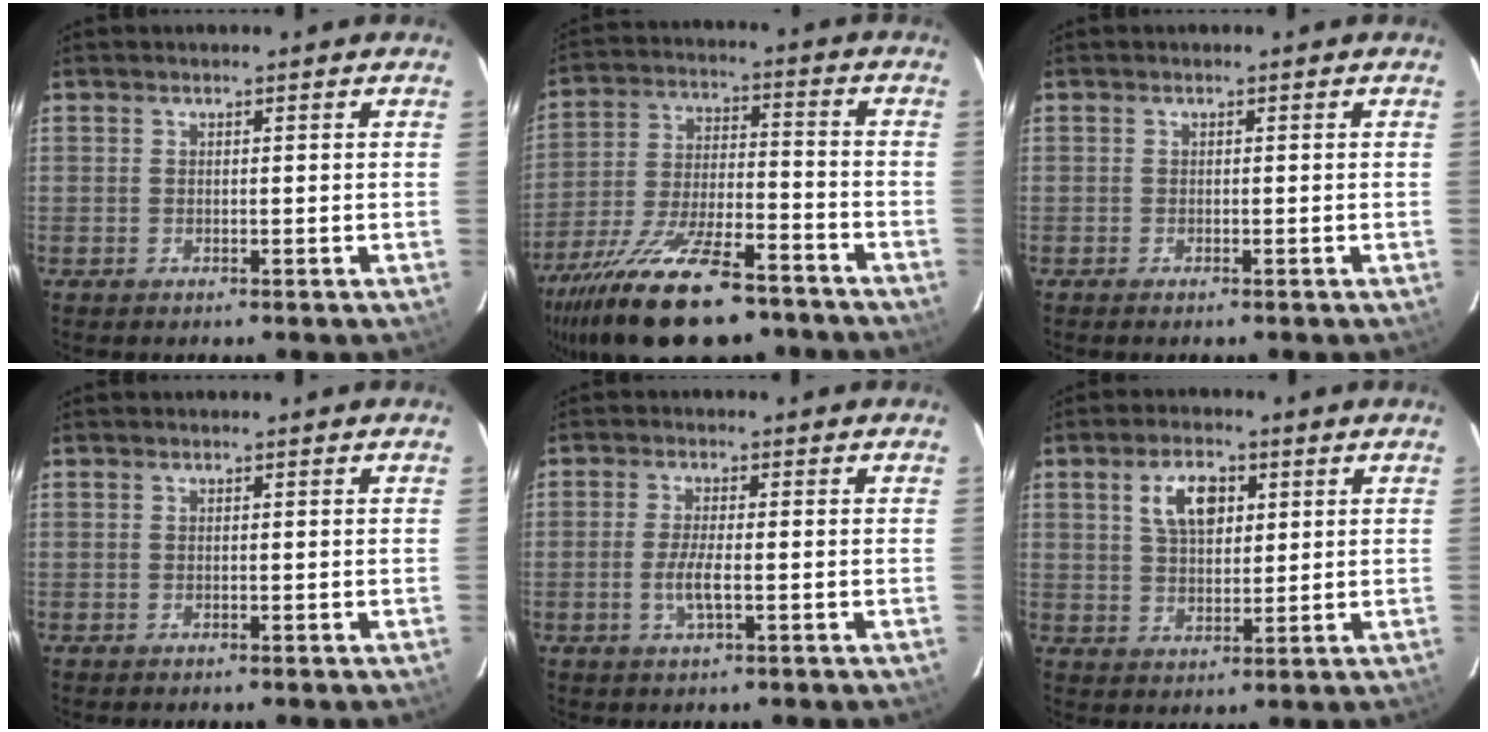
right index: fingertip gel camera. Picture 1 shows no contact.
{"total": 23.8, "force": [-17.9, 7.6, 13.8], "torque": [-0.265, -0.044, -0.281]}
{"total": 0.6, "force": [-0.5, 0.0, 0.3], "torque": [-0.006, -0.002, -0.010]}
{"total": 0.0}
{"total": 4.7, "force": [-1.3, 0.7, 4.5], "torque": [-0.090, -0.007, -0.027]}
{"total": 7.2, "force": [2.7, 3.9, 5.5], "torque": [-0.099, 0.014, 0.052]}